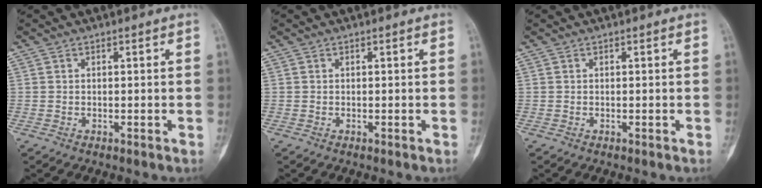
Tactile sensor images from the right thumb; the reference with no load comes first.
{"total": 0.0}
{"total": 0.0}